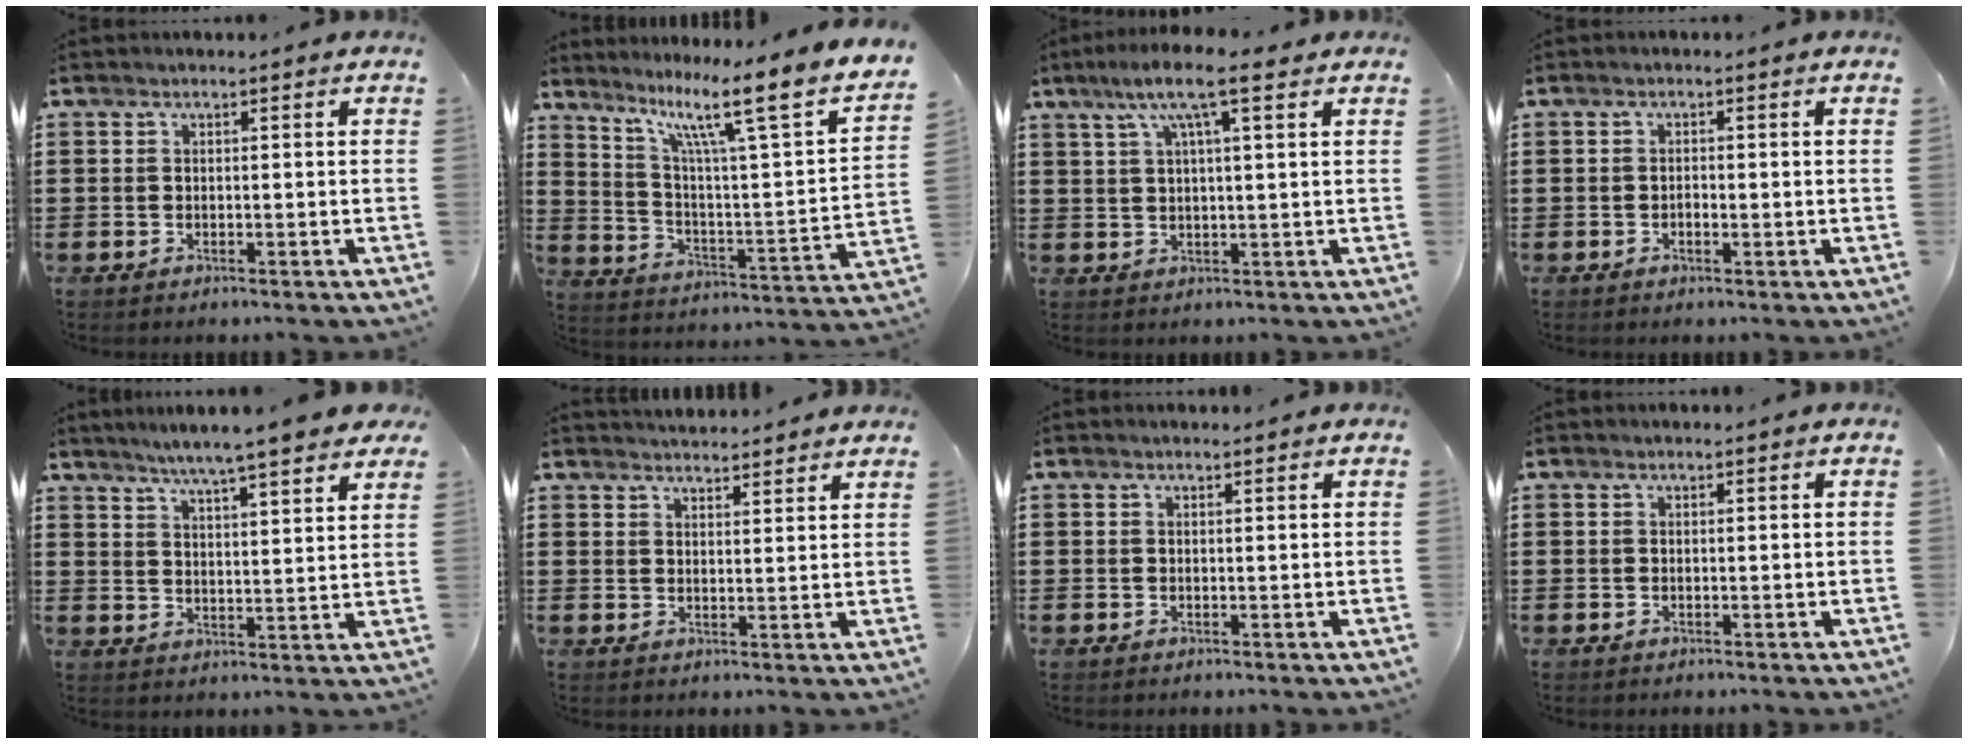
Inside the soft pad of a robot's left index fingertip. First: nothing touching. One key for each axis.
{"total": 10.8, "fx": 7.5, "fy": 0.4, "fz": 7.8, "tx": -0.153, "ty": -0.065, "tz": 0.105}
{"total": 7.8, "fx": 4.5, "fy": 1.2, "fz": 6.3, "tx": -0.127, "ty": 0.003, "tz": 0.074}
{"total": 0.8, "fx": -0.3, "fy": 0.4, "fz": 0.6, "tx": -0.013, "ty": -0.002, "tz": -0.005}
{"total": 4.9, "fx": 4.6, "fy": -0.5, "fz": 1.8, "tx": -0.055, "ty": -0.022, "tz": 0.076}
{"total": 2.8, "fx": 2.8, "fy": 0.0, "fz": -0.2, "tx": -0.004, "ty": -0.007, "tz": 0.054}
{"total": 0.0}
{"total": 0.0}